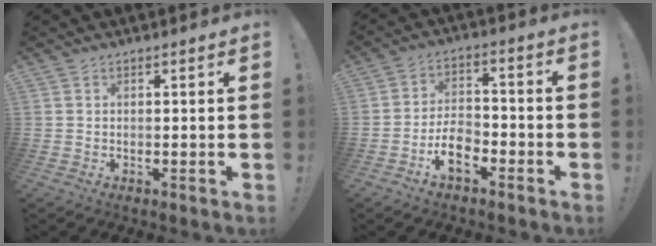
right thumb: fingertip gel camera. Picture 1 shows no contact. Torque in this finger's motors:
{"motor_torque": [1.27, 0.63, 0.55, -0.64, 0.02]}